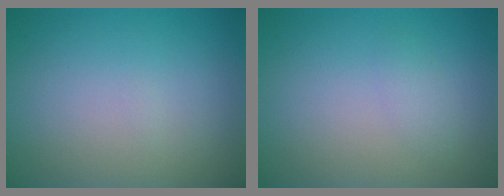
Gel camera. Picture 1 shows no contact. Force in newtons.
{"total": 1.0, "press": 1.0, "slide": 0.1}